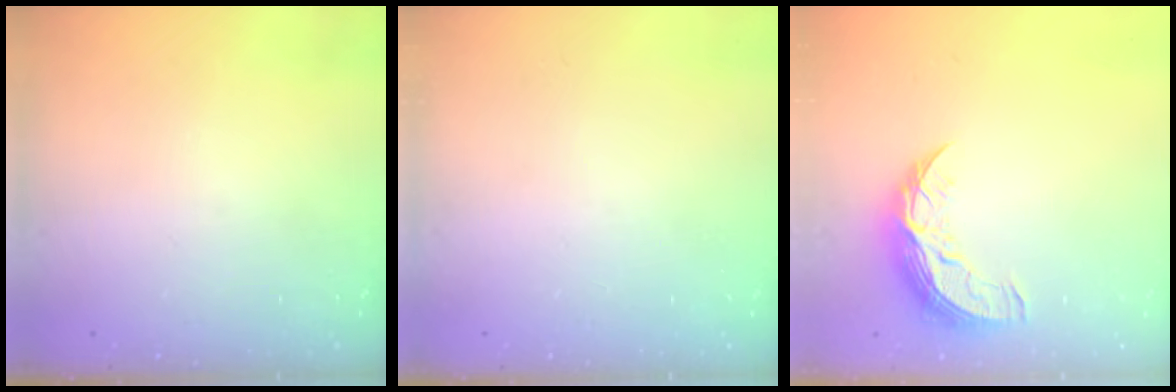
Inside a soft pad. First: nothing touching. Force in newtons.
{"total": 0.0}
{"total": 9.7, "press": 9.7, "slide": 0.6}